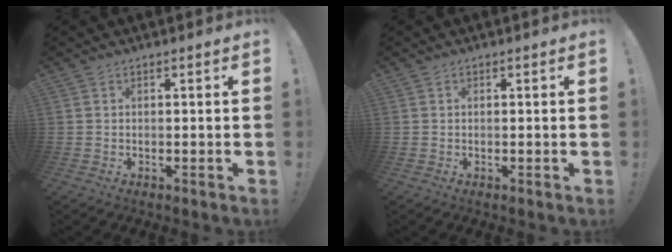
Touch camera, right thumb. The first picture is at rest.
{"total": 0.0}